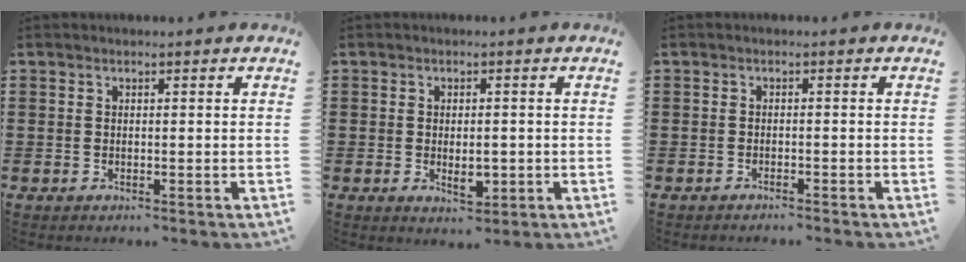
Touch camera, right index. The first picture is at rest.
{"total": 3.4, "force": [-0.6, 1.6, 2.9], "torque": [-0.045, 0.000, -0.012]}
{"total": 1.0, "force": [-1.0, -0.1, 0.1], "torque": [-0.005, 0.000, -0.020]}